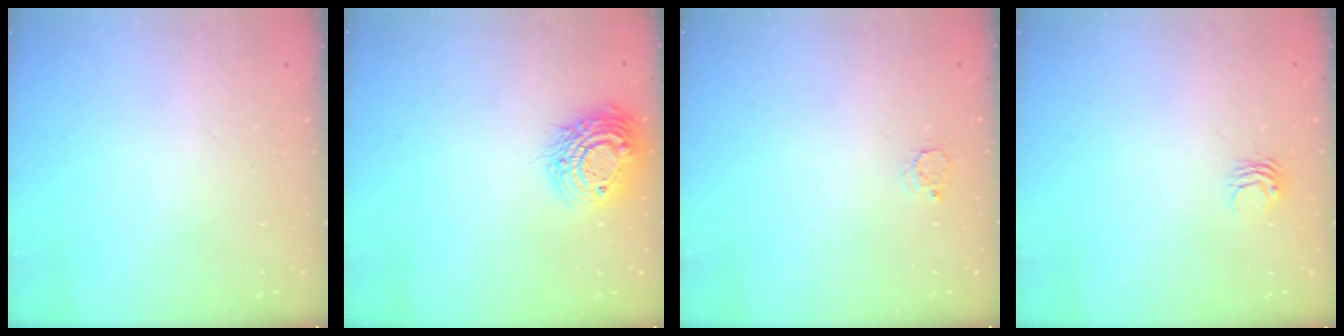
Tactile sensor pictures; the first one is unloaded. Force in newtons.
{"total": 13.9, "press": 13.9, "slide": 1.0}
{"total": 2.4, "press": 2.4, "slide": 0.3}
{"total": 2.7, "press": 2.7, "slide": 0.2}